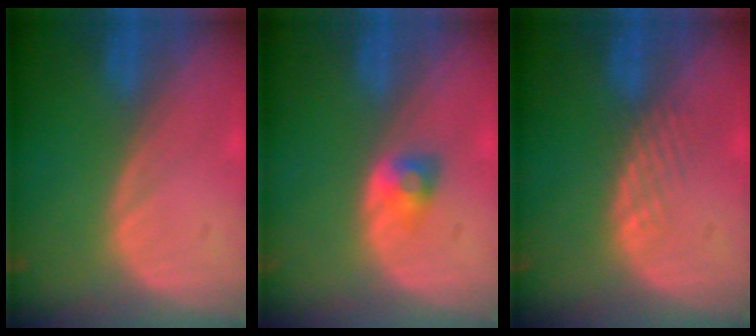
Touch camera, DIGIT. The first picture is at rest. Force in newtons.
{"total": 2.6, "press": 2.3, "slide": 1.1}
{"total": 1.8, "press": 1.8, "slide": 0.2}